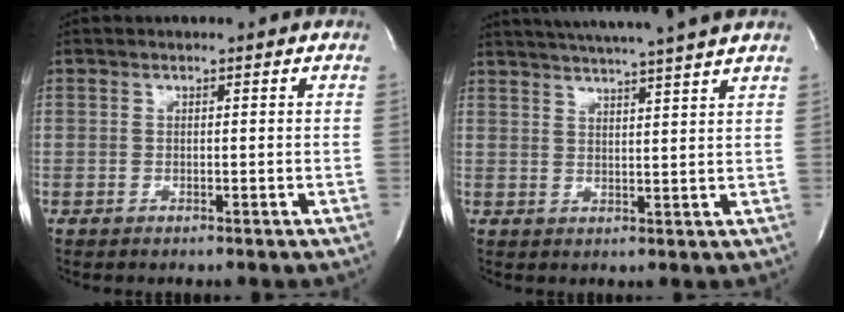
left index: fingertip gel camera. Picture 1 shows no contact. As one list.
[{"total": 14.2, "force": [12.6, -1.2, 6.5], "torque": [-0.114, 0.000, 0.168]}]